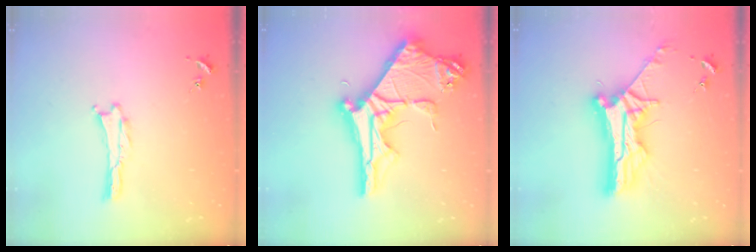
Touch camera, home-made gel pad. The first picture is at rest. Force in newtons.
{"total": 11.6, "press": 11.6, "slide": 1.2}
{"total": 10.4, "press": 10.4, "slide": 0.9}